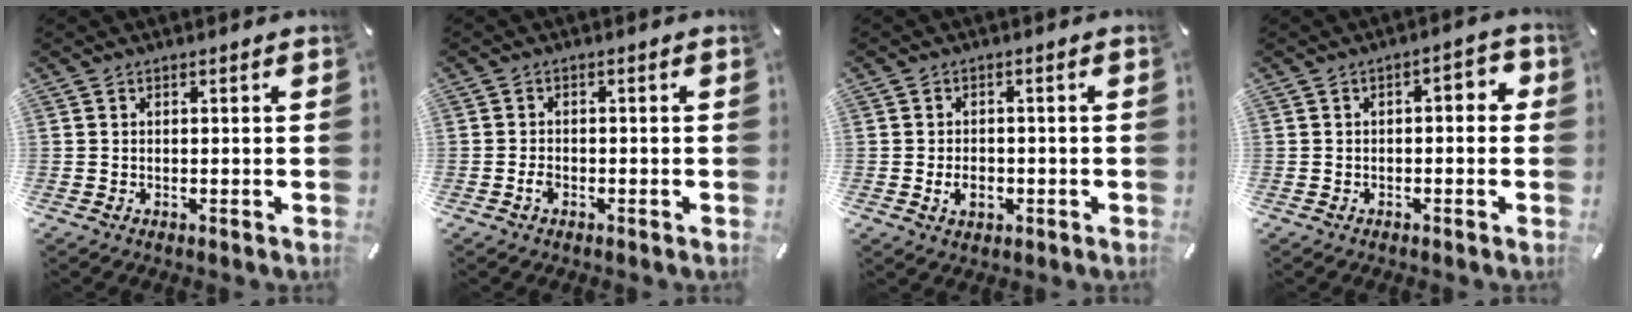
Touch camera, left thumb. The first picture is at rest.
{"total": 1.8, "force": [-0.9, 1.0, 1.2], "torque": [-0.029, 0.001, -0.020]}
{"total": 4.2, "force": [-1.3, 2.8, 2.8], "torque": [-0.055, 0.005, -0.022]}
{"total": 3.6, "force": [-1.3, 1.8, 2.7], "torque": [-0.043, 0.015, -0.031]}